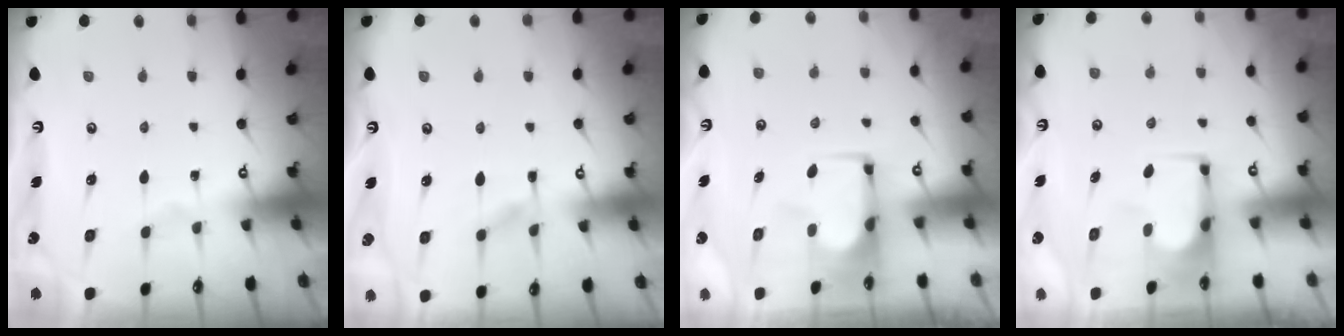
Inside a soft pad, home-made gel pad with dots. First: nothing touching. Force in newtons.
{"total": 6.1, "press": 6.0, "slide": 0.8}
{"total": 2.2, "press": 2.2, "slide": 0.2}
{"total": 1.5, "press": 1.5, "slide": 0.1}